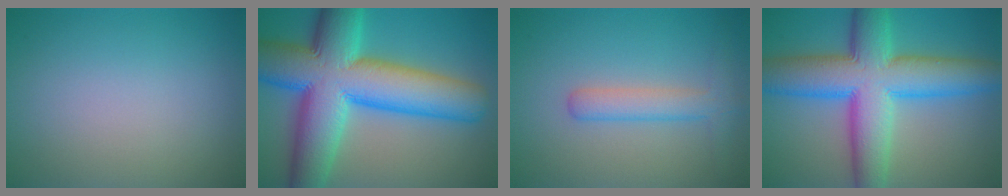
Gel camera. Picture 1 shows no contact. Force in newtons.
{"total": 15.6, "press": 15.6, "slide": 0.5}
{"total": 3.0, "press": 3.0, "slide": 0.0}
{"total": 11.7, "press": 11.7, "slide": 0.1}